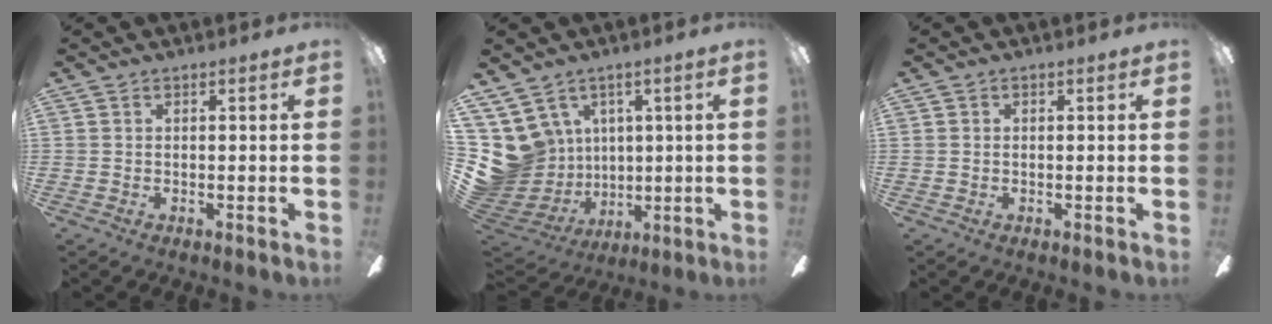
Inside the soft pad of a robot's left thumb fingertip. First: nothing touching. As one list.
[{"total": 13.9, "force": [3.4, 12.6, 4.9], "torque": [-0.147, -0.041, 0.080]}, {"total": 0.0}]